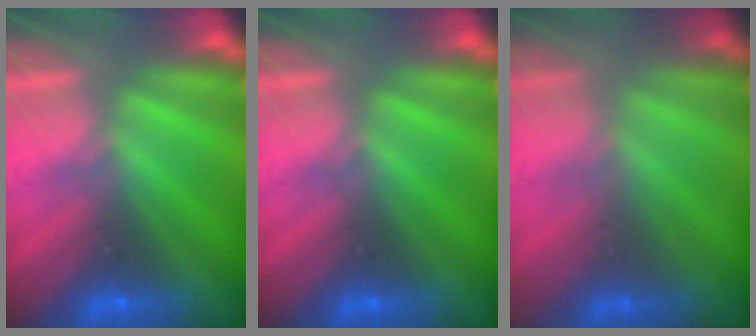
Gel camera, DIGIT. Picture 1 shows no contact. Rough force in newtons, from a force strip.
{"total": 0.0}
{"total": 1.8}